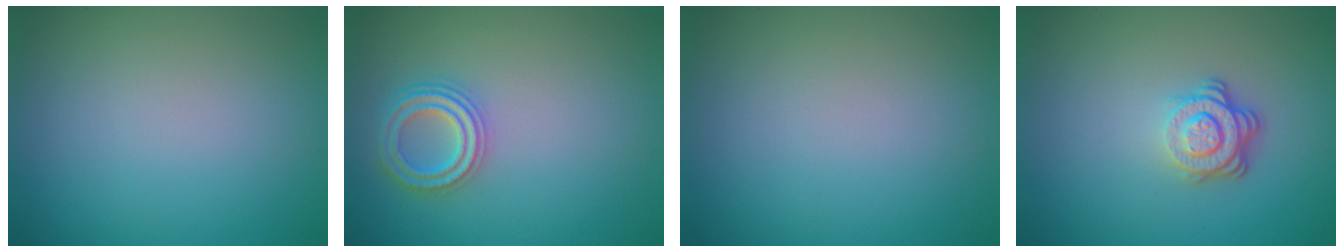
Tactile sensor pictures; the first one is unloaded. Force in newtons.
{"total": 3.7, "press": 3.4, "slide": 1.5}
{"total": 0.0}
{"total": 3.8, "press": 2.6, "slide": 2.7}